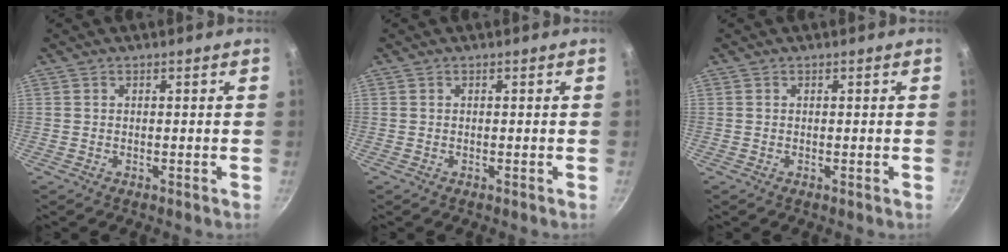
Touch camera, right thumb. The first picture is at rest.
{"total": 0.0}
{"total": 0.0}